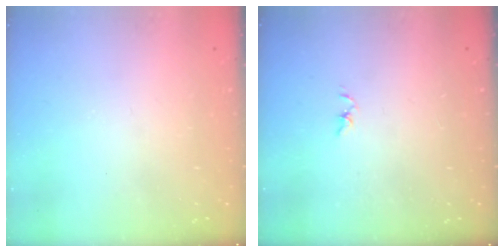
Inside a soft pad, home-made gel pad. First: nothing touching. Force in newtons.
{"total": 1.2, "press": 1.1, "slide": 0.2}